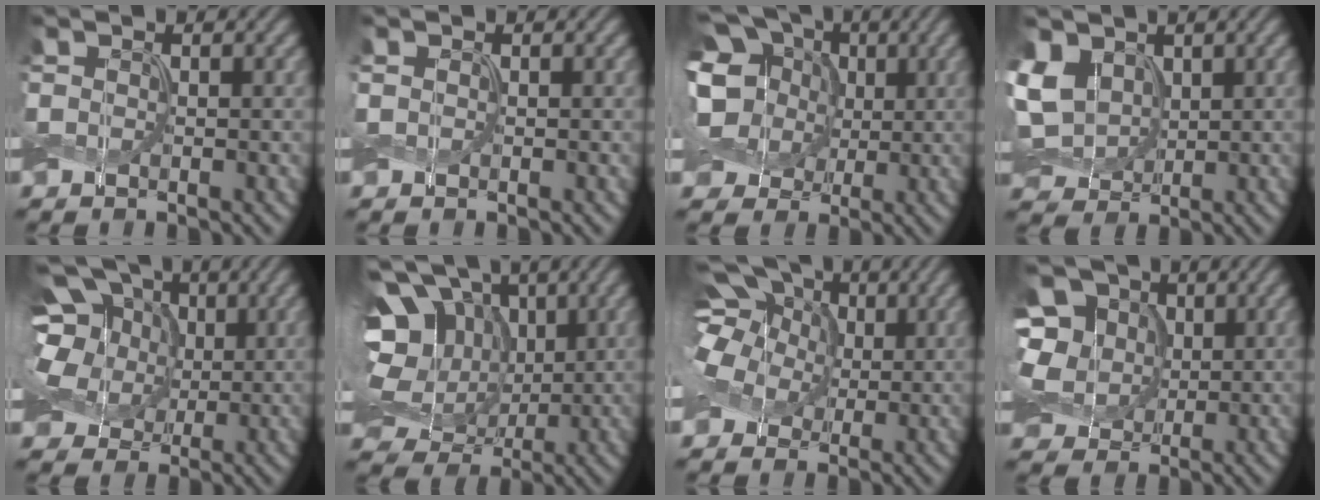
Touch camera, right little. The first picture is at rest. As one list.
[{"total": 0.0}, {"total": 10.4, "force": [1.7, 8.5, 5.8], "torque": [-0.149, 0.039, 0.012]}, {"total": 6.8, "force": [1.8, 5.1, 4.0], "torque": [-0.111, 0.014, 0.036]}, {"total": 10.7, "force": [1.5, 8.6, 6.1], "torque": [-0.140, 0.032, 0.006]}, {"total": 14.2, "force": [3.1, 11.1, 8.3], "torque": [-0.195, 0.024, 0.045]}, {"total": 10.4, "force": [3.9, 7.5, 6.1], "torque": [-0.136, 0.045, 0.039]}, {"total": 11.0, "force": [2.0, 9.3, 5.6], "torque": [-0.136, 0.025, 0.028]}]